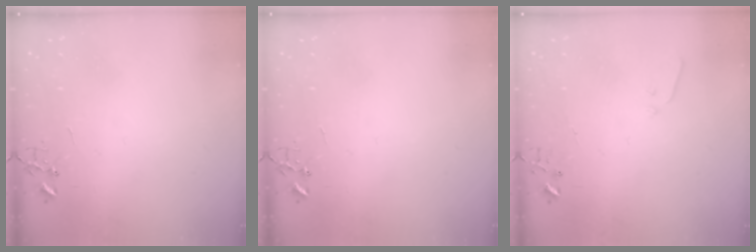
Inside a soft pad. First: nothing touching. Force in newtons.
{"total": 0.0}
{"total": 3.3, "press": 3.2, "slide": 0.5}